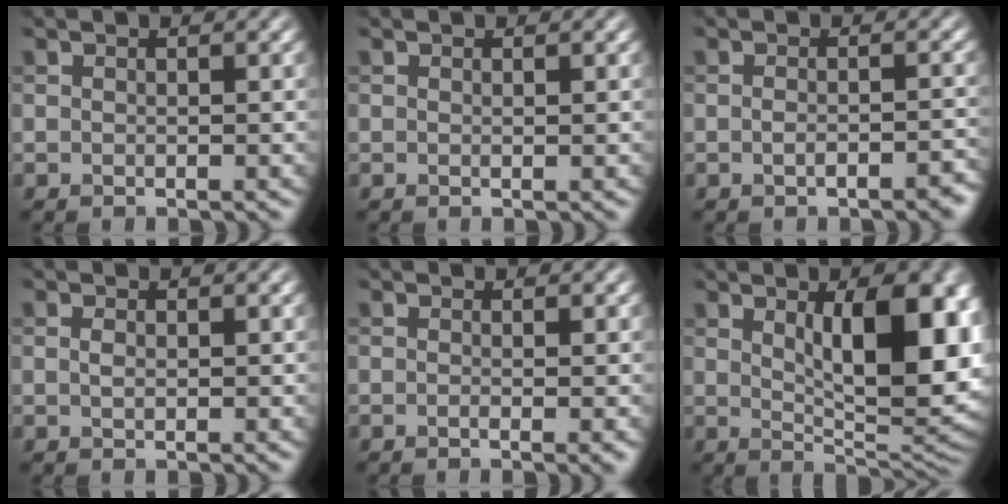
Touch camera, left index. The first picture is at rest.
{"total": 0.0}
{"total": 2.6, "force": [-1.1, 0.9, 2.2], "torque": [-0.032, 0.001, -0.014]}
{"total": 0.9, "force": [0.2, 0.4, 0.7], "torque": [-0.016, 0.000, 0.003]}
{"total": 1.8, "force": [-0.2, 0.5, 1.7], "torque": [-0.019, -0.004, -0.009]}
{"total": 11.0, "force": [2.4, 4.1, 9.9], "torque": [-0.129, -0.005, 0.043]}